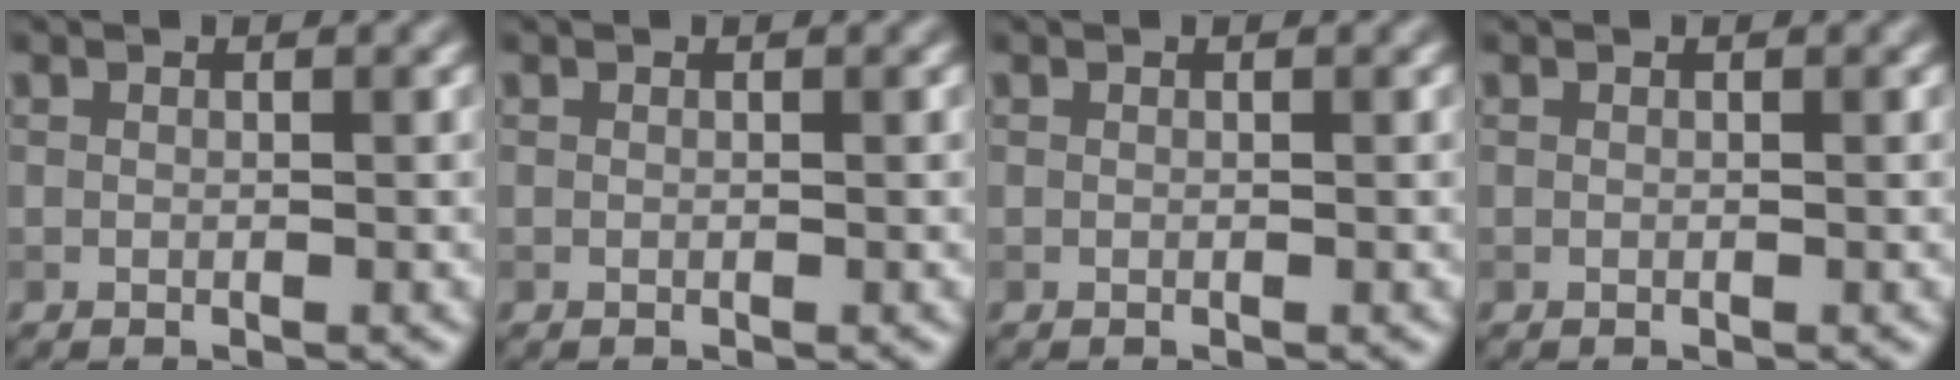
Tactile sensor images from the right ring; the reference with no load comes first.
{"total": 0.0}
{"total": 0.0}
{"total": 0.0}